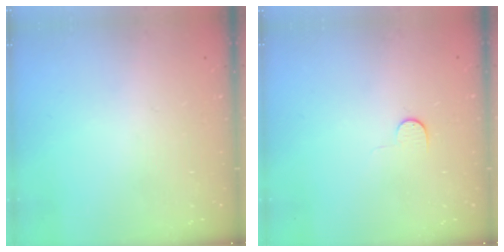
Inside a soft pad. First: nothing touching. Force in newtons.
{"total": 4.9, "press": 4.9, "slide": 0.5}